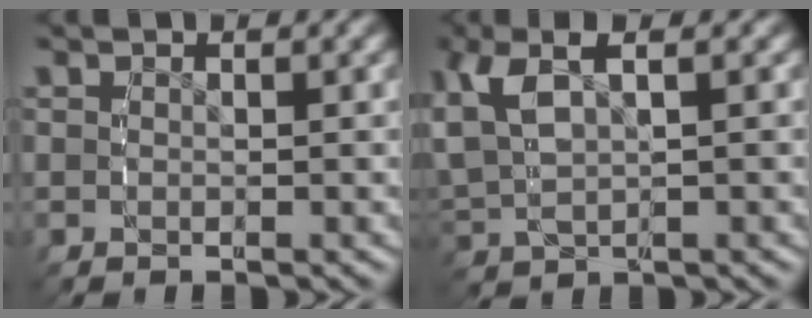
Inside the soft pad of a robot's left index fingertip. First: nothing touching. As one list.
[{"total": 6.4, "force": [1.6, 4.3, 4.5], "torque": [-0.113, -0.001, 0.035]}]